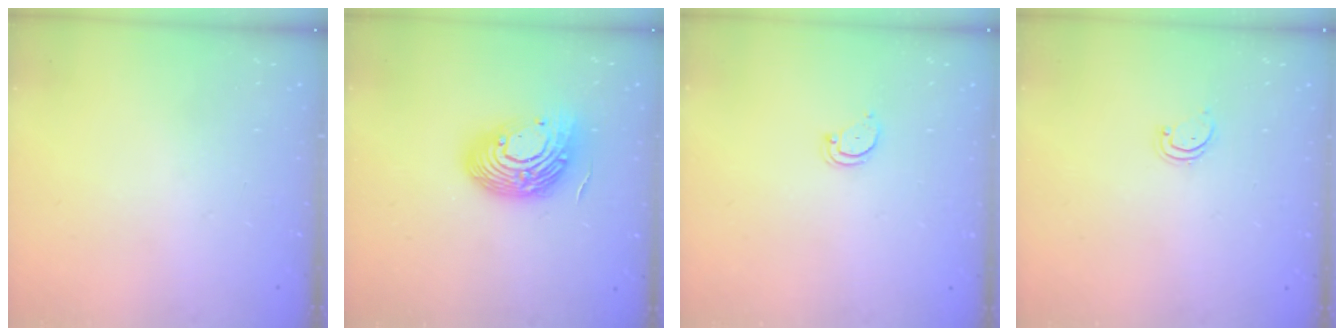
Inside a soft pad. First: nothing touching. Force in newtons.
{"total": 16.1, "press": 16.0, "slide": 1.3}
{"total": 2.4, "press": 2.4, "slide": 0.2}
{"total": 1.9, "press": 1.9, "slide": 0.2}